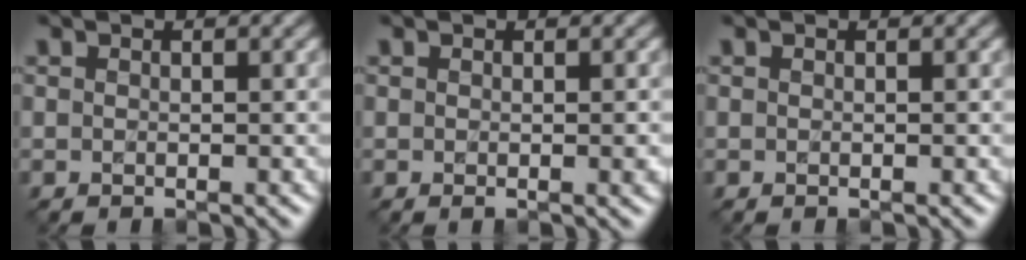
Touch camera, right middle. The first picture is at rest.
{"total": 0.9, "force": [-0.1, 0.1, 0.9], "torque": [-0.010, -0.003, 0.000]}
{"total": 0.0}